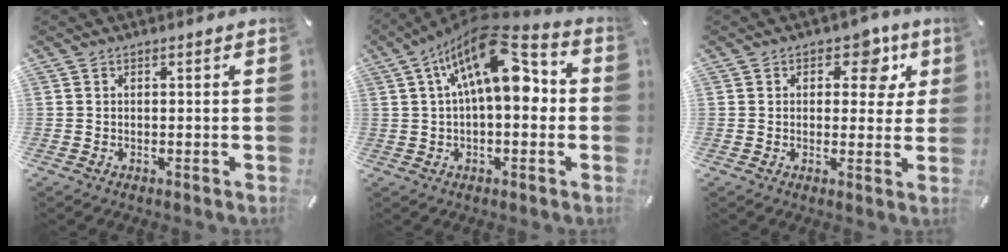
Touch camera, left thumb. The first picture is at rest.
{"total": 17.1, "force": [4.4, 8.0, 14.5], "torque": [-0.228, -0.016, 0.071]}
{"total": 7.8, "force": [3.0, 5.2, 4.9], "torque": [-0.046, -0.011, 0.041]}